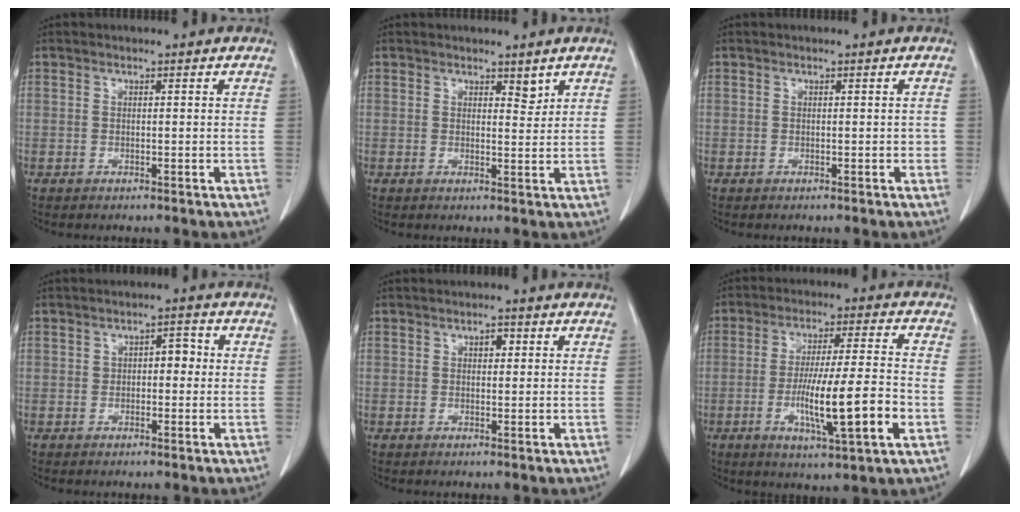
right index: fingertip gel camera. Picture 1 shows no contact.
{"total": 1.8, "force": [1.4, 0.7, 0.9], "torque": [-0.010, -0.009, 0.022]}
{"total": 0.7, "force": [-0.1, 0.5, 0.5], "torque": [0.000, 0.004, -0.001]}
{"total": 2.8, "force": [0.3, 1.6, 2.3], "torque": [-0.025, 0.021, 0.003]}
{"total": 1.6, "force": [0.6, 0.9, 1.2], "torque": [-0.017, 0.002, 0.008]}
{"total": 13.2, "force": [-3.6, 0.7, 12.7], "torque": [-0.217, -0.007, -0.059]}